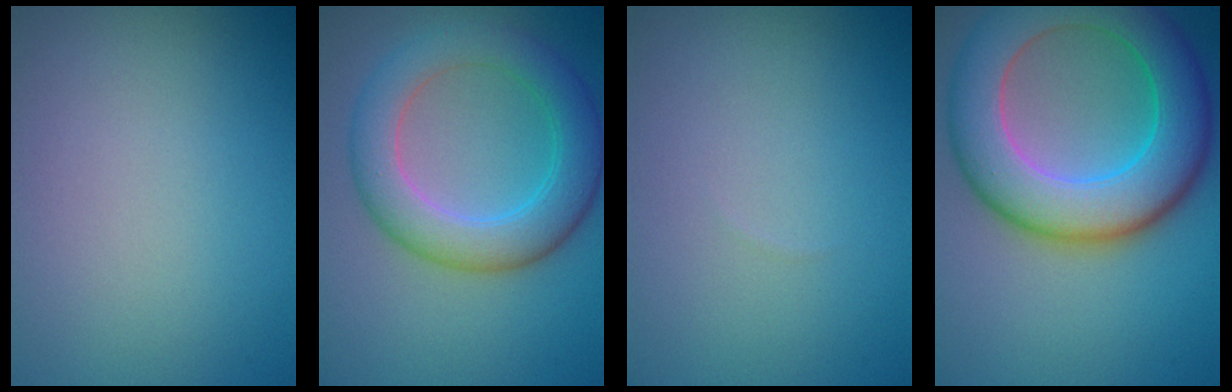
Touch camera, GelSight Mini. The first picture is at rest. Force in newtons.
{"total": 6.2, "press": 6.1, "slide": 0.4}
{"total": 0.0}
{"total": 10.2, "press": 10.2, "slide": 0.4}